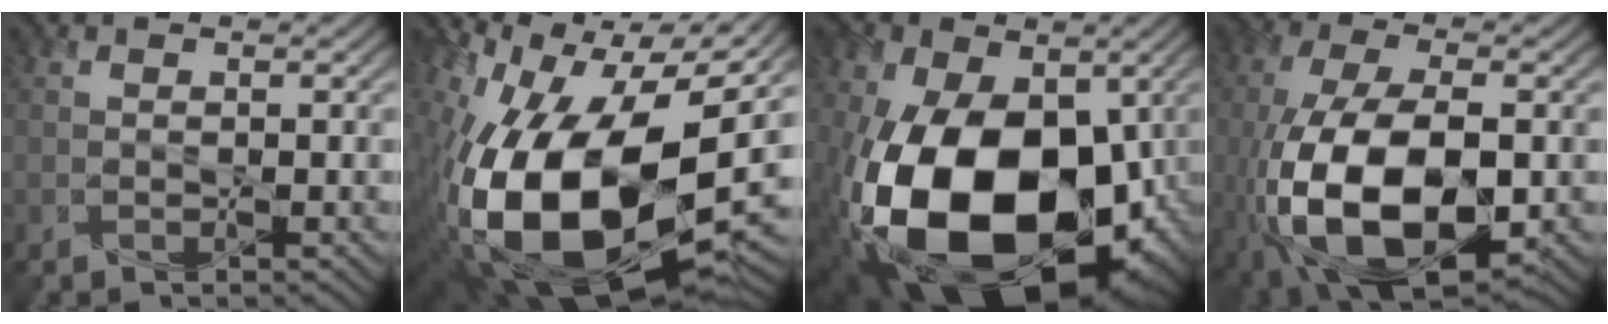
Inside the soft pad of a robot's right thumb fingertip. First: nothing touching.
{"total": 20.5, "force": [-2.3, 11.2, 17.1], "torque": [-0.342, -0.035, -0.033]}
{"total": 23.0, "force": [-4.6, 14.5, 17.3], "torque": [-0.342, -0.063, -0.057]}
{"total": 15.8, "force": [-4.4, 7.7, 13.1], "torque": [-0.286, -0.021, -0.079]}